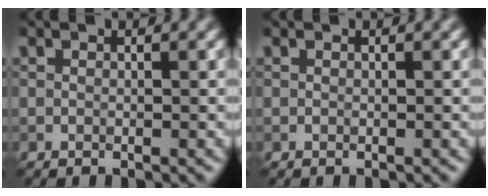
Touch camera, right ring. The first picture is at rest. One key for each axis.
{"total": 0.0}